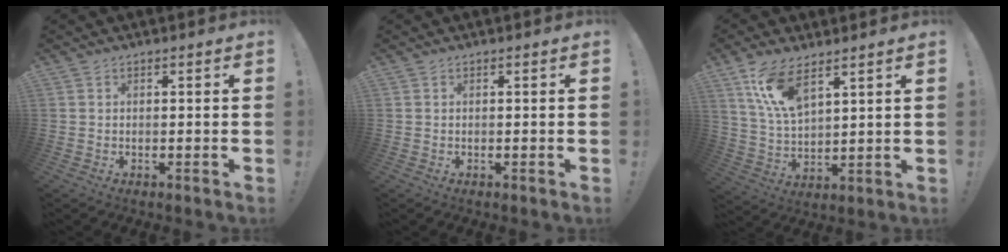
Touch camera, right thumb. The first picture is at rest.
{"total": 0.0}
{"total": 11.3, "force": [7.4, 4.5, 7.3], "torque": [-0.151, -0.032, 0.138]}